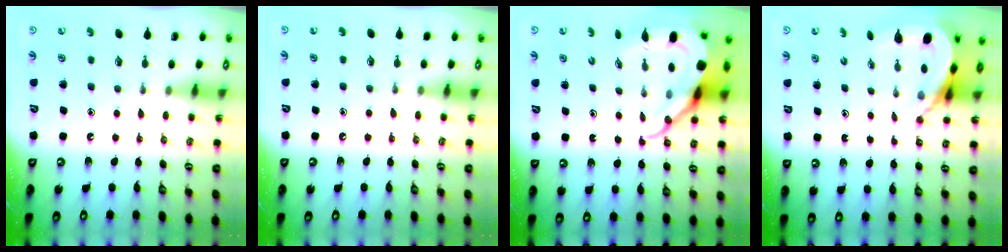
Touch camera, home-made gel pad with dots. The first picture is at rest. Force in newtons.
{"total": 3.9, "press": 3.9, "slide": 0.5}
{"total": 11.2, "press": 11.1, "slide": 1.2}
{"total": 6.4, "press": 6.4, "slide": 0.7}